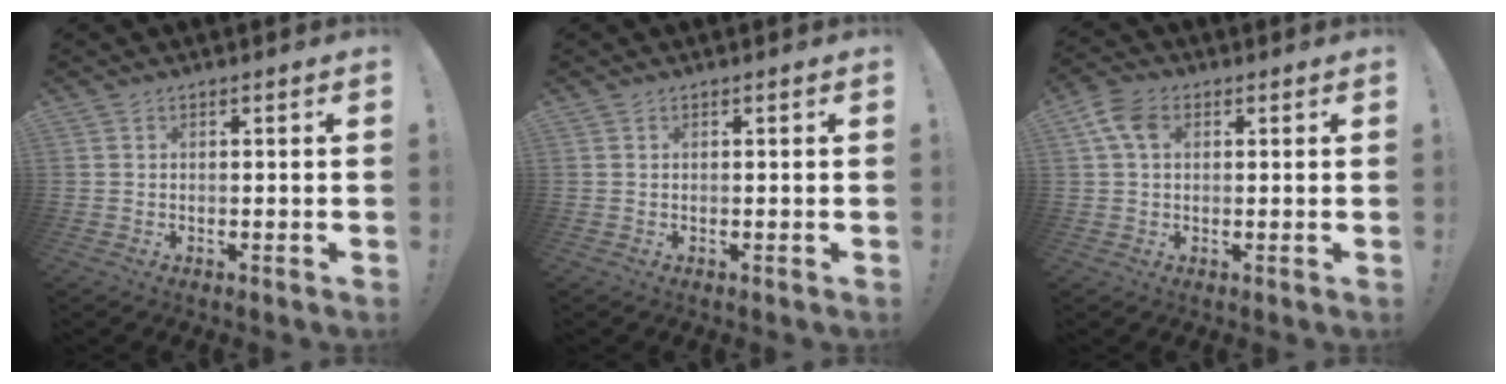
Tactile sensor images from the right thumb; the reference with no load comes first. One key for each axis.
{"total": 0.0}
{"total": 7.1, "fx": 2.1, "fy": 4.6, "fz": 5.0, "tx": -0.096, "ty": 0.007, "tz": 0.044}